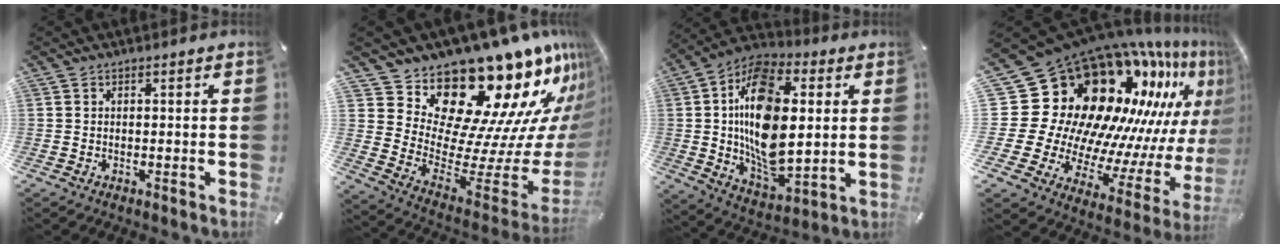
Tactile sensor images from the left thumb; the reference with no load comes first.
{"total": 21.7, "force": [16.7, 9.5, 10.0], "torque": [-0.099, -0.184, 0.311]}
{"total": 20.7, "force": [3.3, 12.3, 16.2], "torque": [-0.316, -0.013, 0.050]}
{"total": 32.1, "force": [16.0, 20.2, 19.1], "torque": [-0.280, -0.225, 0.359]}